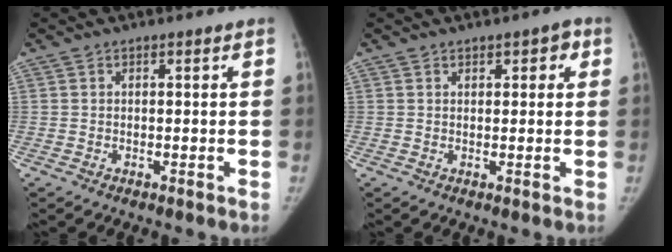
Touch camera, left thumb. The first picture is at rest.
{"total": 2.8, "force": [1.3, 1.6, 2.0], "torque": [-0.005, -0.001, 0.013]}